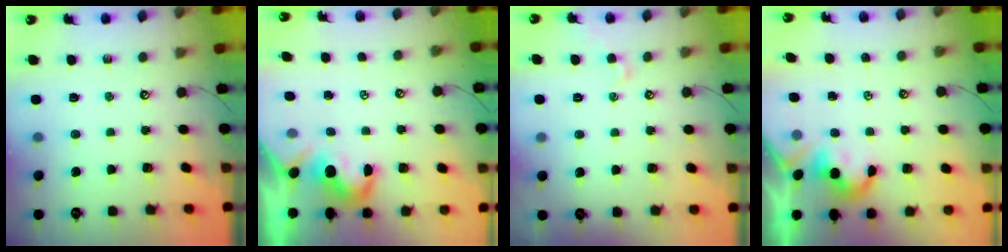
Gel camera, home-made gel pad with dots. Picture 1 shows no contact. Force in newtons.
{"total": 1.8, "press": 1.7, "slide": 0.6}
{"total": 1.3, "press": 1.2, "slide": 0.5}
{"total": 1.9, "press": 1.8, "slide": 0.6}